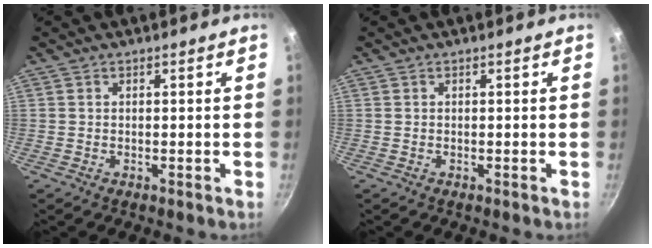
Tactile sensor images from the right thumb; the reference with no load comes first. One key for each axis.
{"total": 0.0}